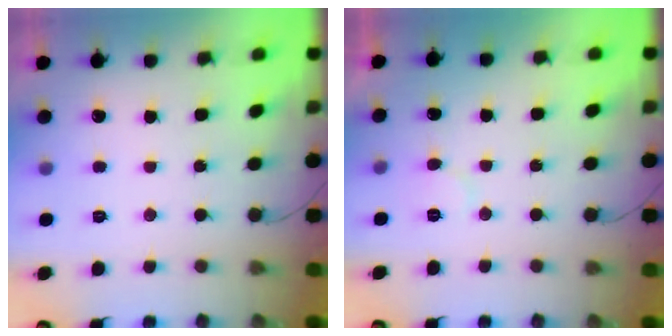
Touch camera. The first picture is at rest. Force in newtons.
{"total": 4.8, "press": 4.7, "slide": 0.4}